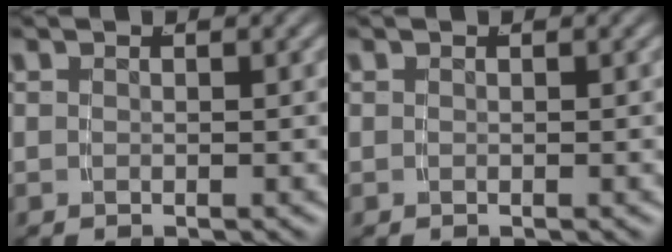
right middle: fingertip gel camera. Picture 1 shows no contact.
{"total": 0.0}